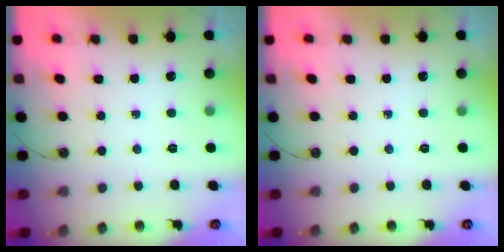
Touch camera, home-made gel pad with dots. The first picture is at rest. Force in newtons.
{"total": 0.0}